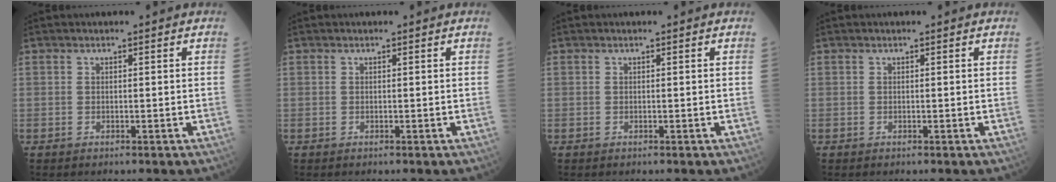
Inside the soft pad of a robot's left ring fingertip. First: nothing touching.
{"total": 0.0}
{"total": 0.0}
{"total": 0.0}